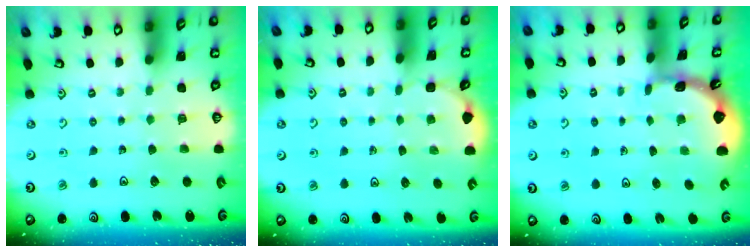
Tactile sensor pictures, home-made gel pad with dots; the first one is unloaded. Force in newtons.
{"total": 0.9, "press": 0.9, "slide": 0.1}
{"total": 1.7, "press": 1.7, "slide": 0.1}